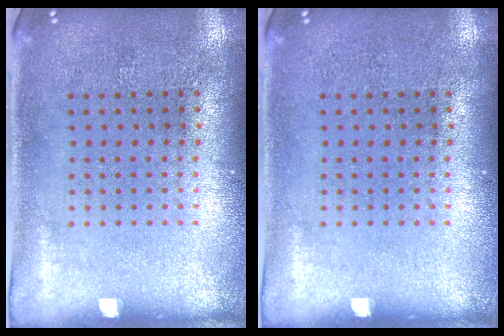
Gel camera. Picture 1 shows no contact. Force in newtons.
{"total": 0.0}